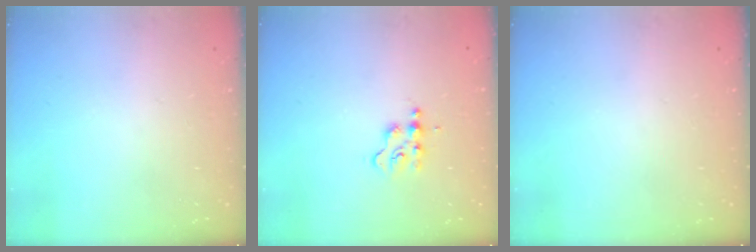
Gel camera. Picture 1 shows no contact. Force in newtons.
{"total": 2.9, "press": 2.9, "slide": 0.4}
{"total": 0.0}